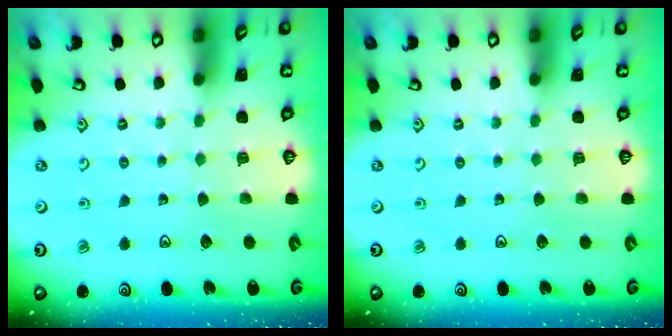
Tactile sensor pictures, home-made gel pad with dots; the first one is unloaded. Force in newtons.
{"total": 0.0}